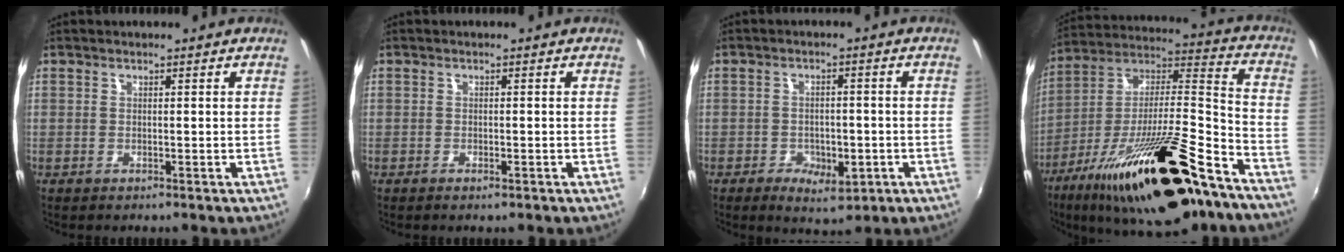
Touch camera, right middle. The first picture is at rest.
{"total": 1.0, "force": [-0.6, 0.3, 0.7], "torque": [-0.010, 0.000, -0.010]}
{"total": 6.9, "force": [-3.4, 4.2, 4.4], "torque": [-0.093, -0.003, -0.045]}
{"total": 28.9, "force": [-18.6, 7.0, 21.0], "torque": [-0.346, -0.026, -0.293]}